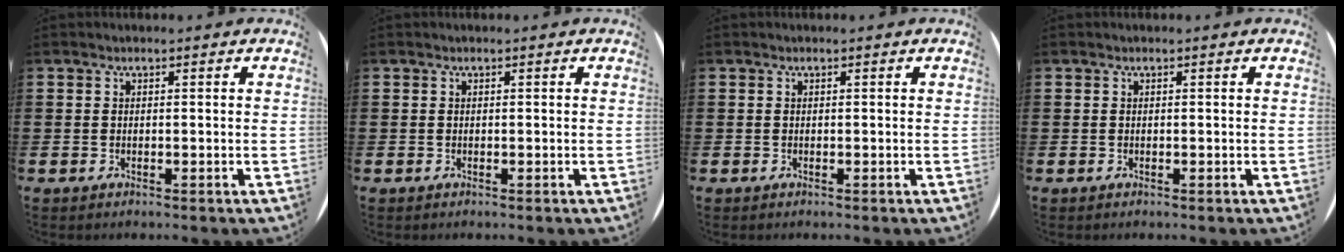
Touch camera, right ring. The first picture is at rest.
{"total": 0.0}
{"total": 0.0}
{"total": 0.0}